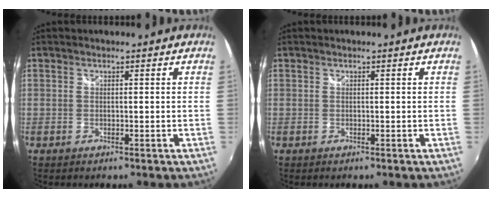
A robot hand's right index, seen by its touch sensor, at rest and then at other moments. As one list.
[{"total": 0.0}]